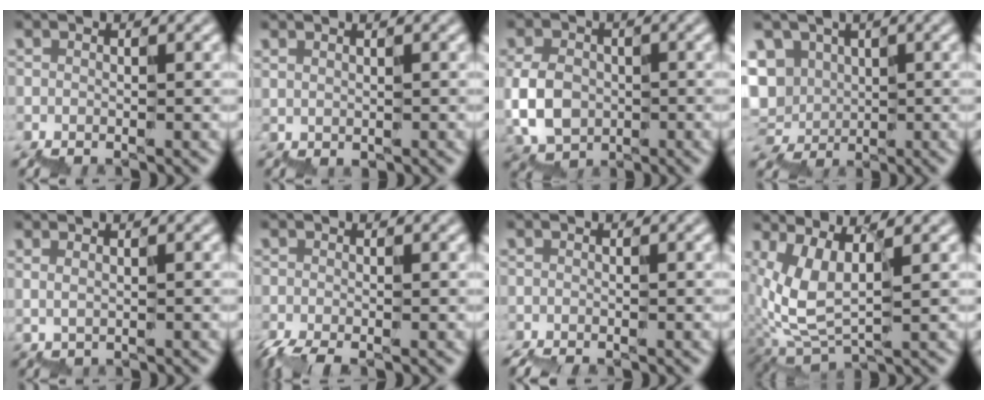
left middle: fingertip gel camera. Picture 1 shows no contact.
{"total": 0.9, "force": [0.9, -0.1, 0.2], "torque": [-0.005, 0.001, 0.018]}
{"total": 3.1, "force": [0.2, 2.8, 1.4], "torque": [-0.049, 0.009, 0.002]}
{"total": 4.6, "force": [2.2, 3.9, 0.9], "torque": [-0.043, 0.024, 0.035]}
{"total": 1.5, "force": [1.5, -0.2, -0.1], "torque": [-0.002, 0.002, 0.024]}
{"total": 1.6, "force": [-1.4, 0.2, 0.8], "torque": [-0.023, 0.001, -0.033]}
{"total": 1.4, "force": [-1.4, 0.2, 0.2], "torque": [-0.004, 0.006, -0.015]}
{"total": 4.0, "force": [2.7, 1.3, 2.7], "torque": [-0.092, 0.005, 0.061]}